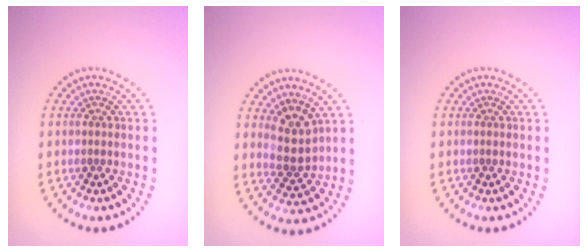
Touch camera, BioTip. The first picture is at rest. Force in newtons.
{"total": 2.8, "press": 2.6, "slide": 1.2}
{"total": 0.0}